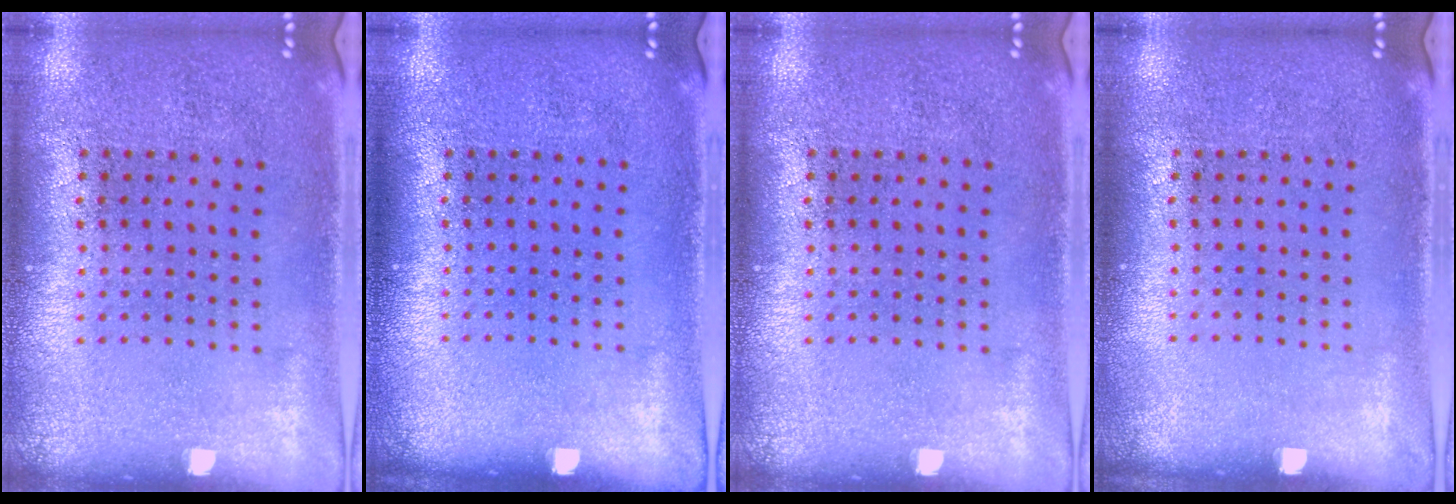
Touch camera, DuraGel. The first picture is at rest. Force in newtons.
{"total": 0.0}
{"total": 0.0}
{"total": 0.0}